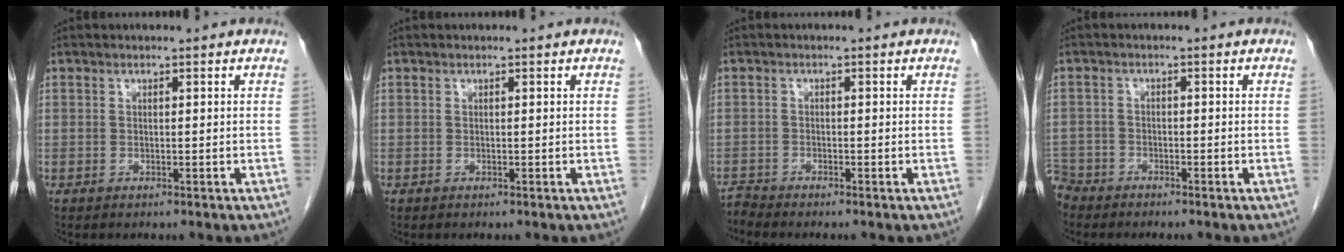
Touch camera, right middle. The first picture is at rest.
{"total": 0.0}
{"total": 1.8, "force": [-1.5, -0.6, -0.6], "torque": [0.012, -0.015, -0.030]}
{"total": 4.2, "force": [-3.9, 1.5, -0.2], "torque": [0.007, -0.006, -0.079]}